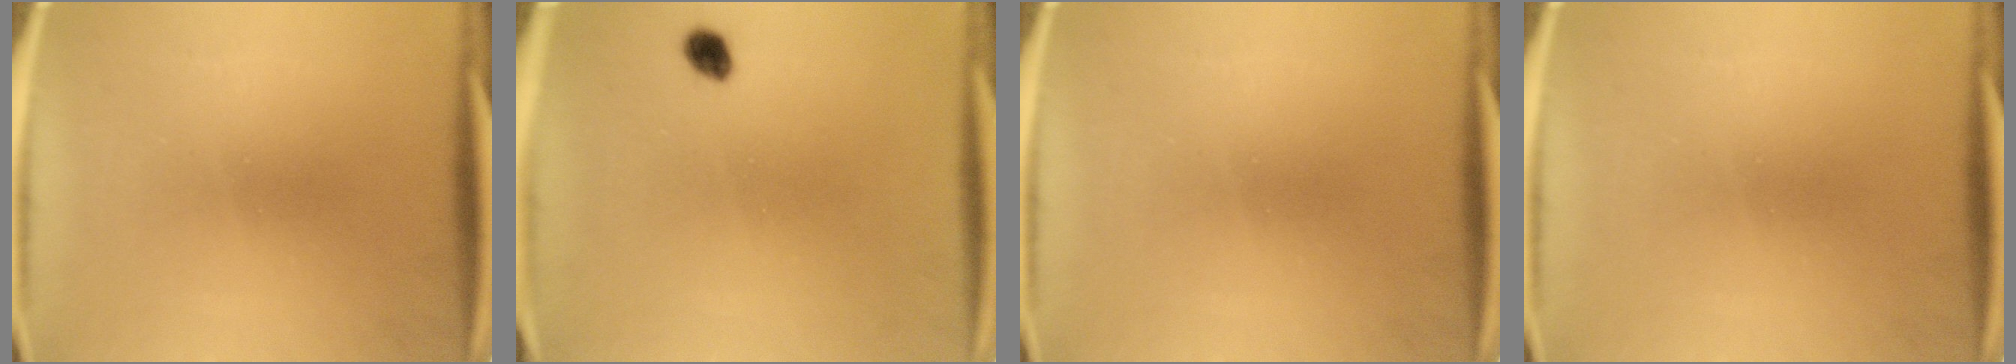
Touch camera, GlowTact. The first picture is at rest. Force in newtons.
{"total": 1.9}
{"total": 0.0}
{"total": 0.0}